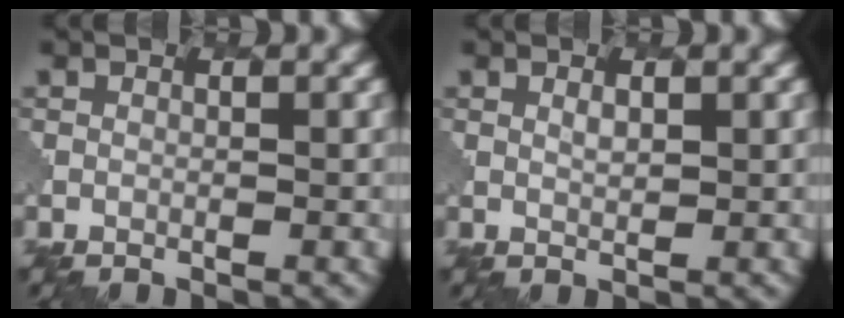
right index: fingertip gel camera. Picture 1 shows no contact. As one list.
[{"total": 0.8, "force": [0.6, 0.2, 0.4], "torque": [-0.008, -0.002, 0.012]}]